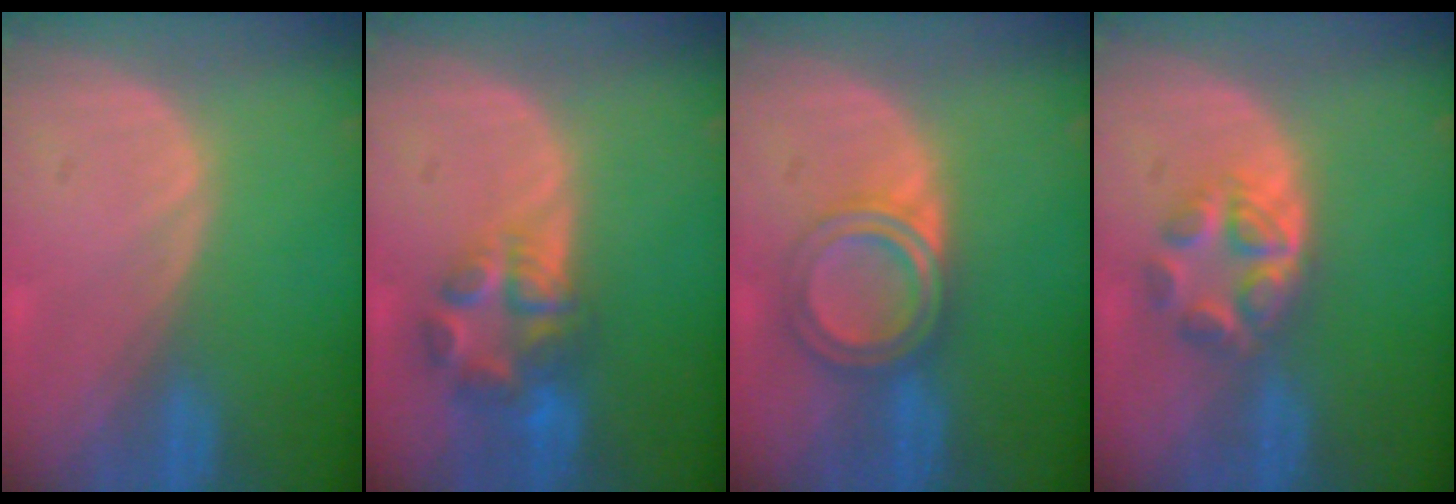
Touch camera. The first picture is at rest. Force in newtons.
{"total": 6.8, "press": 6.2, "slide": 2.9}
{"total": 5.3, "press": 5.3, "slide": 0.2}
{"total": 5.2, "press": 5.0, "slide": 1.4}